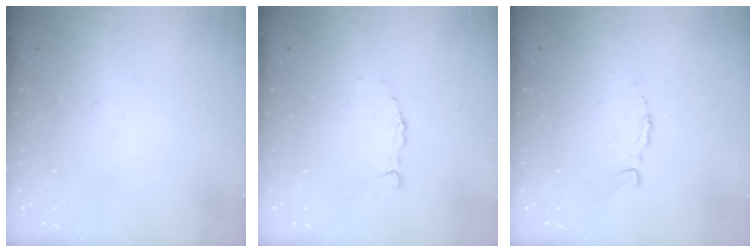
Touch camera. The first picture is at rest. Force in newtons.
{"total": 1.7, "press": 1.7, "slide": 0.4}
{"total": 2.2, "press": 2.2, "slide": 0.2}